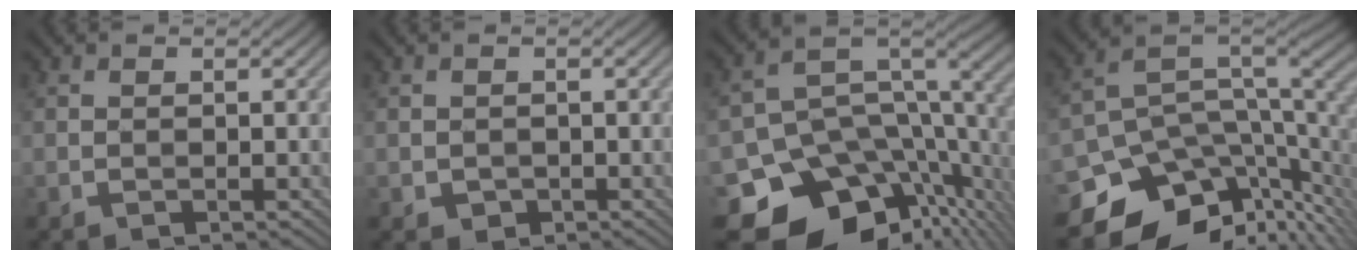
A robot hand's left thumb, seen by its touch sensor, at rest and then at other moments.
{"total": 1.2, "force": [-0.3, 1.1, 0.4], "torque": [-0.010, -0.008, -0.005]}
{"total": 14.4, "force": [-6.8, 9.5, 8.4], "torque": [-0.172, -0.034, -0.099]}
{"total": 12.1, "force": [-6.3, 6.7, 7.9], "torque": [-0.162, -0.027, -0.098]}